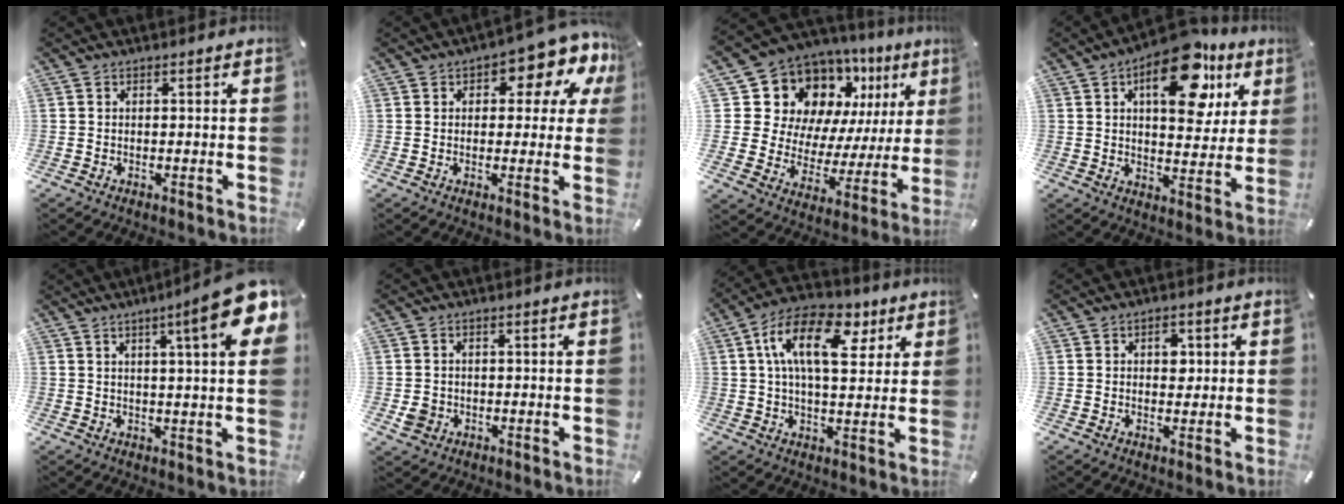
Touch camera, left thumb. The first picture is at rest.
{"total": 10.8, "force": [5.8, 5.1, 7.5], "torque": [-0.085, -0.047, 0.095]}
{"total": 16.3, "force": [10.4, 11.2, 5.6], "torque": [-0.097, -0.095, 0.199]}
{"total": 19.2, "force": [9.5, 9.7, 13.6], "torque": [-0.182, -0.041, 0.153]}
{"total": 14.0, "force": [6.5, 1.6, 12.3], "torque": [-0.183, -0.029, 0.095]}
{"total": 3.3, "force": [-0.9, 3.0, 1.0], "torque": [-0.015, -0.002, -0.020]}
{"total": 16.7, "force": [6.0, 9.0, 12.6], "torque": [-0.225, -0.002, 0.099]}
{"total": 3.7, "force": [0.7, 2.7, 2.5], "torque": [-0.020, -0.003, 0.002]}